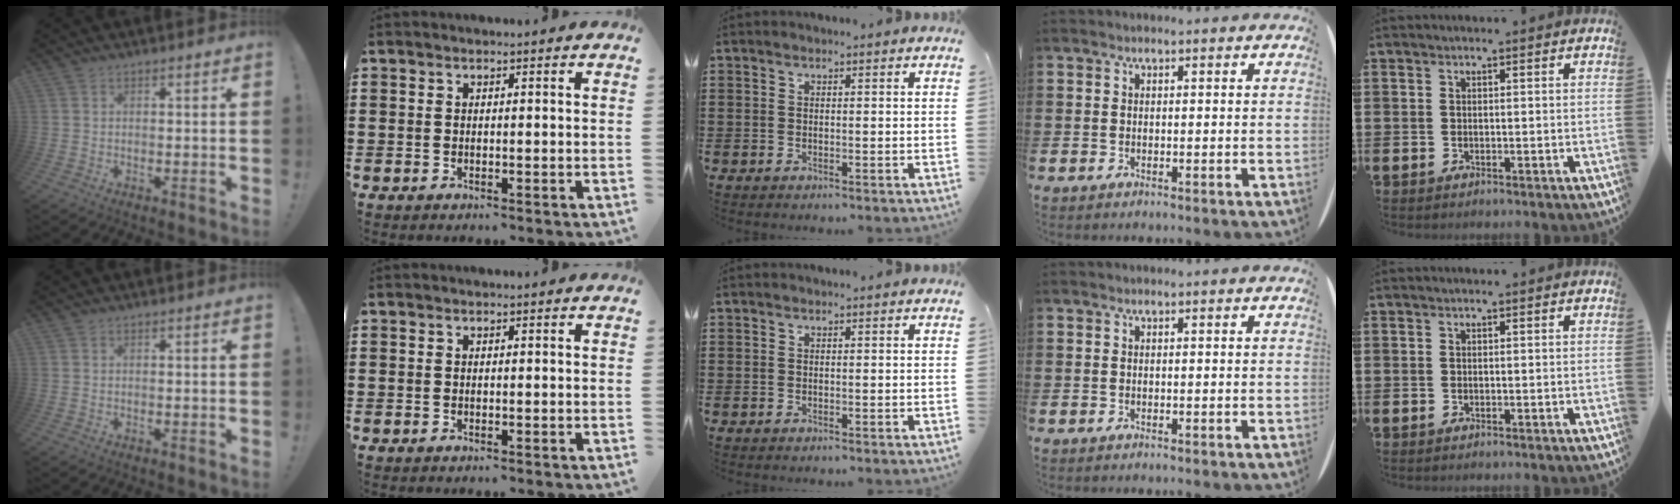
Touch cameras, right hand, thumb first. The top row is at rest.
{}